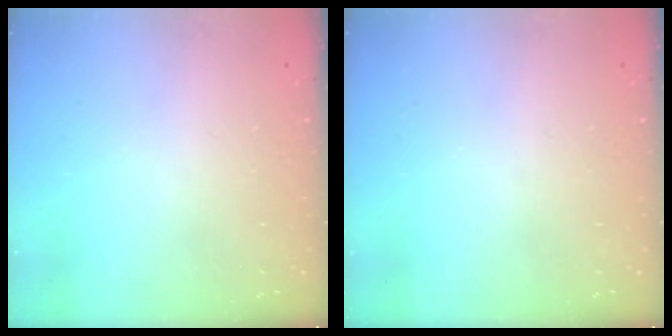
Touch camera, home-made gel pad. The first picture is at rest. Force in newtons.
{"total": 0.0}